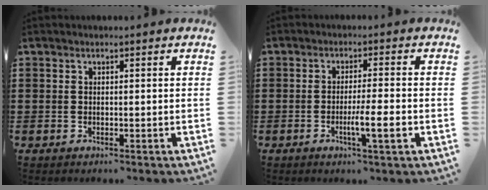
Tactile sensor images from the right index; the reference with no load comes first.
{"total": 5.3, "force": [-1.8, 0.3, 4.9], "torque": [-0.080, -0.009, -0.030]}